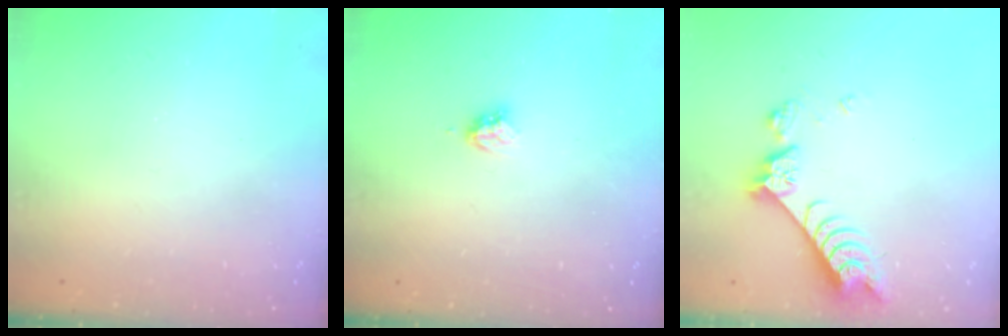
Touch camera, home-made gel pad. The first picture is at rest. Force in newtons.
{"total": 3.6, "press": 3.6, "slide": 0.7}
{"total": 7.6, "press": 7.6, "slide": 0.8}